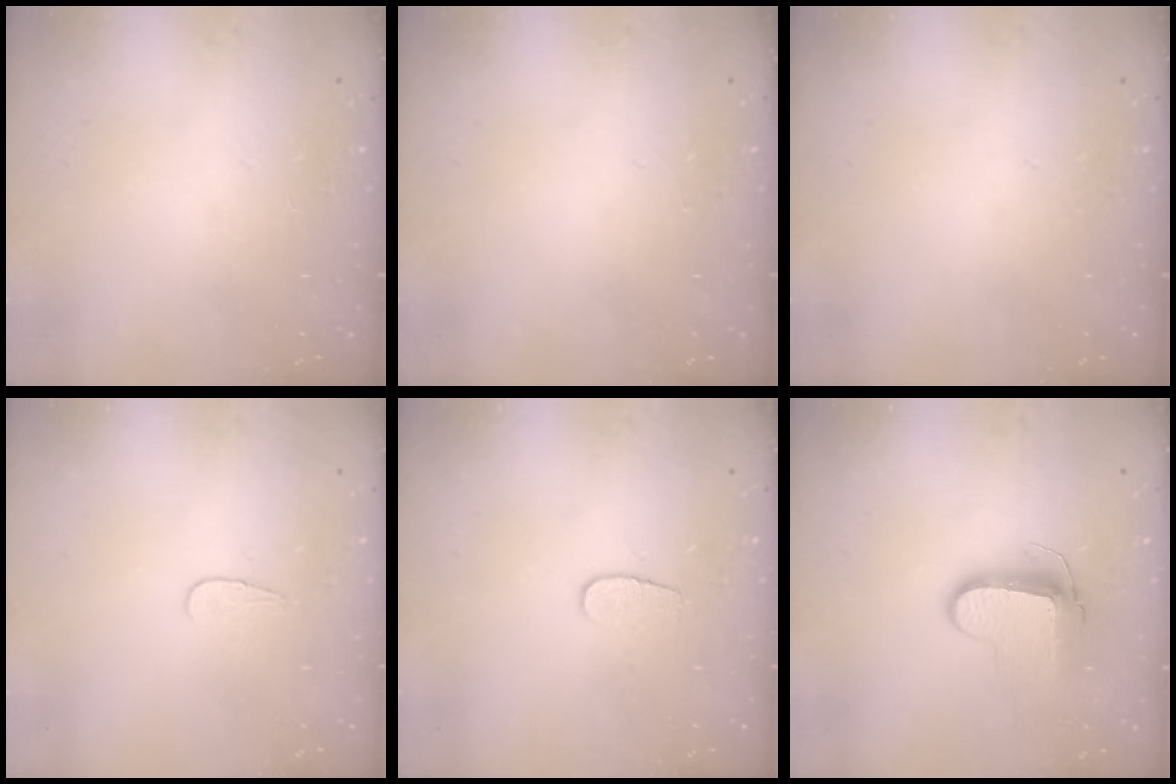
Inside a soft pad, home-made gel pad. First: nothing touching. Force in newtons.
{"total": 0.0}
{"total": 0.0}
{"total": 3.8, "press": 3.8, "slide": 0.4}
{"total": 5.0, "press": 5.0, "slide": 0.5}
{"total": 9.6, "press": 9.6, "slide": 0.8}